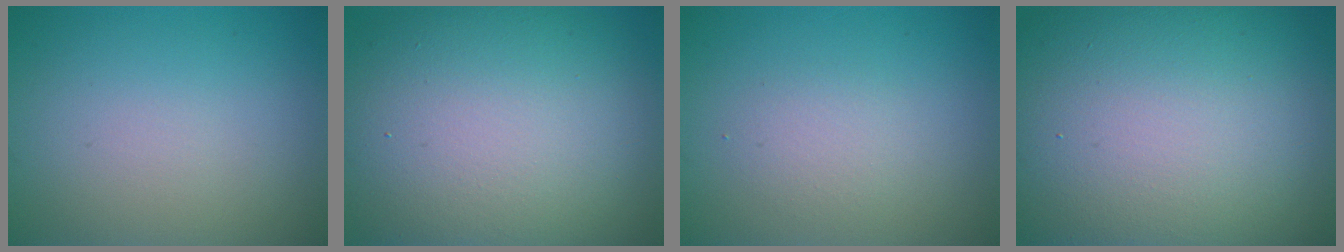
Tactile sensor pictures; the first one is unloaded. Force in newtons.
{"total": 15.1, "press": 15.1, "slide": 1.3}
{"total": 1.5, "press": 1.5, "slide": 0.1}
{"total": 21.0, "press": 21.0, "slide": 0.8}